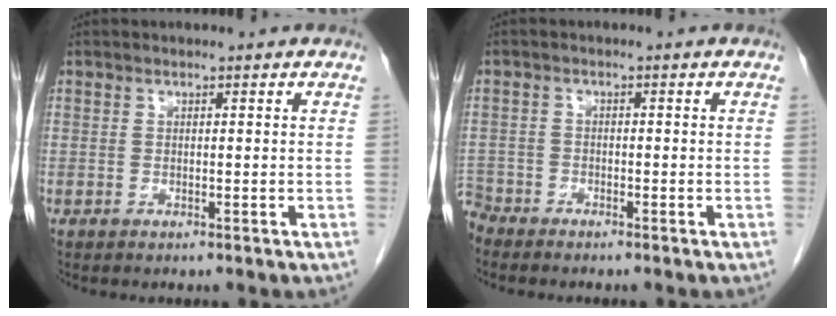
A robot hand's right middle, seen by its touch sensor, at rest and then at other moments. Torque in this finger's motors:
{"motor_torque": [0.09, 0.10, -0.10, -0.02]}